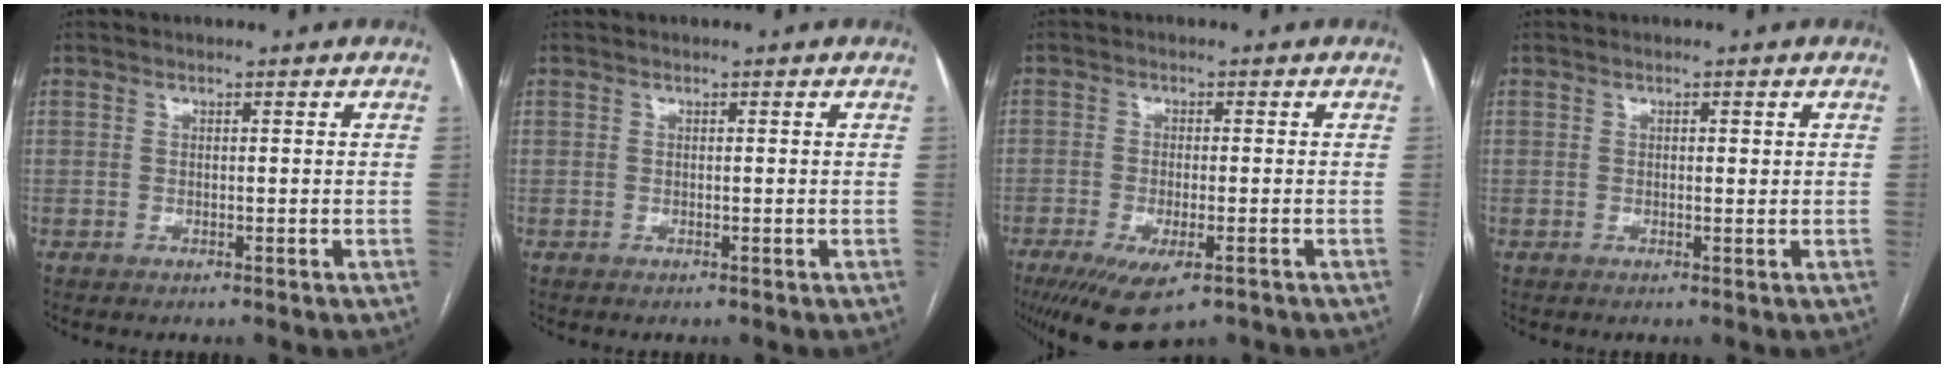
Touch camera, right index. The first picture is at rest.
{"total": 0.0}
{"total": 9.1, "force": [-5.4, 2.9, 6.7], "torque": [-0.109, -0.020, -0.084]}
{"total": 1.0, "force": [0.4, 0.4, 0.9], "torque": [-0.013, 0.000, 0.005]}